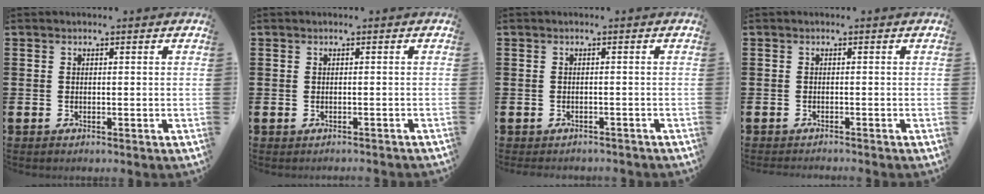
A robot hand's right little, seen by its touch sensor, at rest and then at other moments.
{"total": 0.6, "force": [-0.6, -0.1, 0.0], "torque": [0.001, -0.001, -0.013]}
{"total": 0.6, "force": [-0.6, 0.1, 0.0], "torque": [-0.003, -0.001, -0.013]}
{"total": 0.8, "force": [-0.8, -0.1, 0.1], "torque": [-0.002, -0.001, -0.017]}